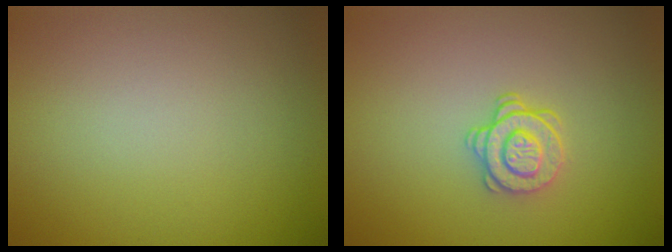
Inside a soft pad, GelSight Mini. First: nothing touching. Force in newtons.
{"total": 2.1, "press": 1.7, "slide": 1.2}